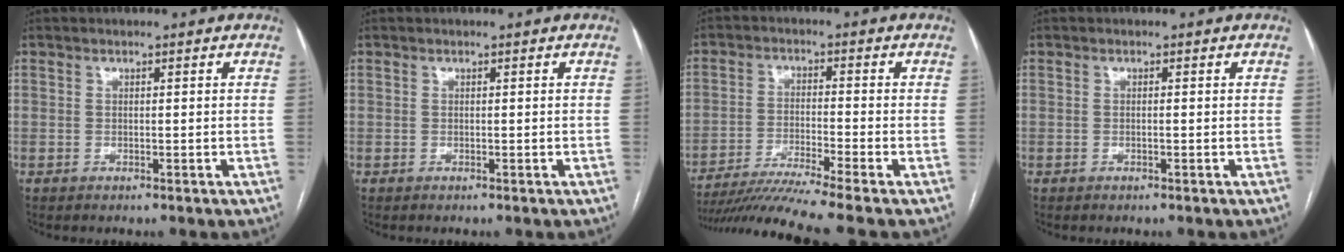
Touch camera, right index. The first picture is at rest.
{"total": 0.0}
{"total": 10.8, "force": [-9.2, -2.8, 4.9], "torque": [-0.070, -0.025, -0.157]}
{"total": 0.0}